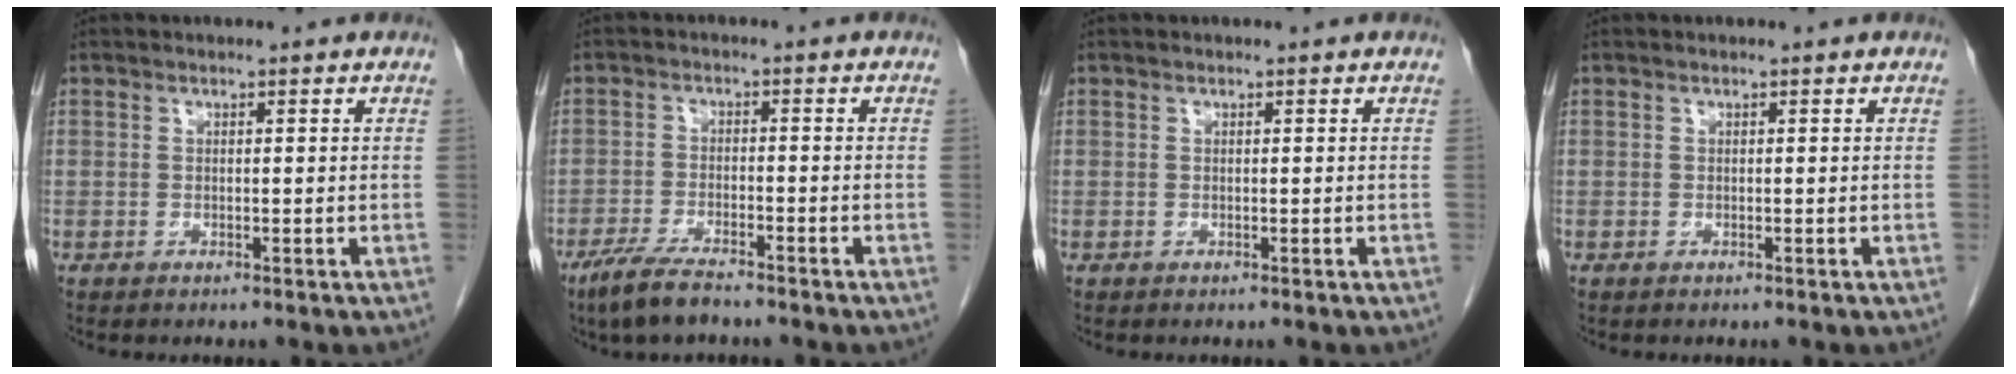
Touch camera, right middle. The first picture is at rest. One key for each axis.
{"total": 6.2, "fx": -4.8, "fy": 1.0, "fz": 3.7, "tx": -0.079, "ty": -0.013, "tz": -0.088}
{"total": 0.0}
{"total": 0.0}